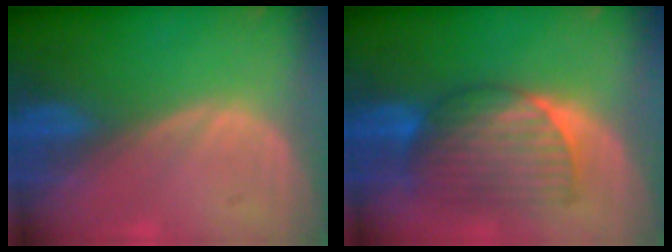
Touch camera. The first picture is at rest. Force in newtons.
{"total": 7.9, "press": 7.7, "slide": 1.5}